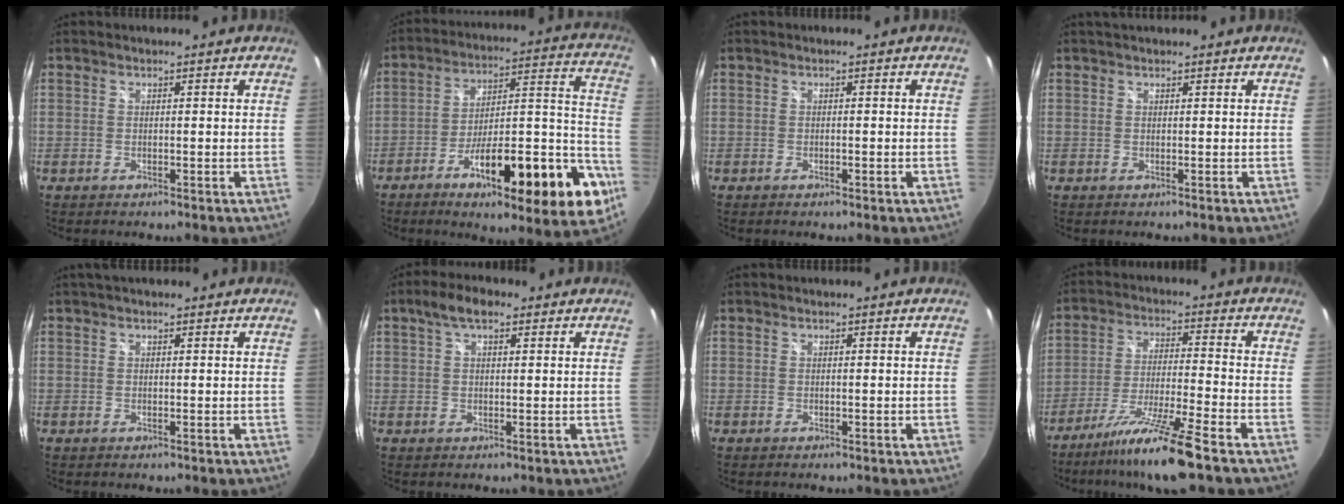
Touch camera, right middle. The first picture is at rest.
{"total": 25.2, "force": [-12.4, 5.5, 21.3], "torque": [-0.298, -0.008, -0.194]}
{"total": 1.0, "force": [-0.5, 0.2, 0.8], "torque": [-0.011, 0.000, -0.010]}
{"total": 2.6, "force": [2.1, 0.6, 1.3], "torque": [-0.023, 0.008, 0.029]}
{"total": 2.8, "force": [2.0, 1.0, 1.7], "torque": [-0.025, 0.013, 0.026]}
{"total": 4.9, "force": [2.4, 2.2, 3.6], "torque": [-0.063, 0.017, 0.038]}
{"total": 0.0}
{"total": 12.1, "force": [-9.1, -1.0, 7.9], "torque": [-0.165, -0.020, -0.160]}